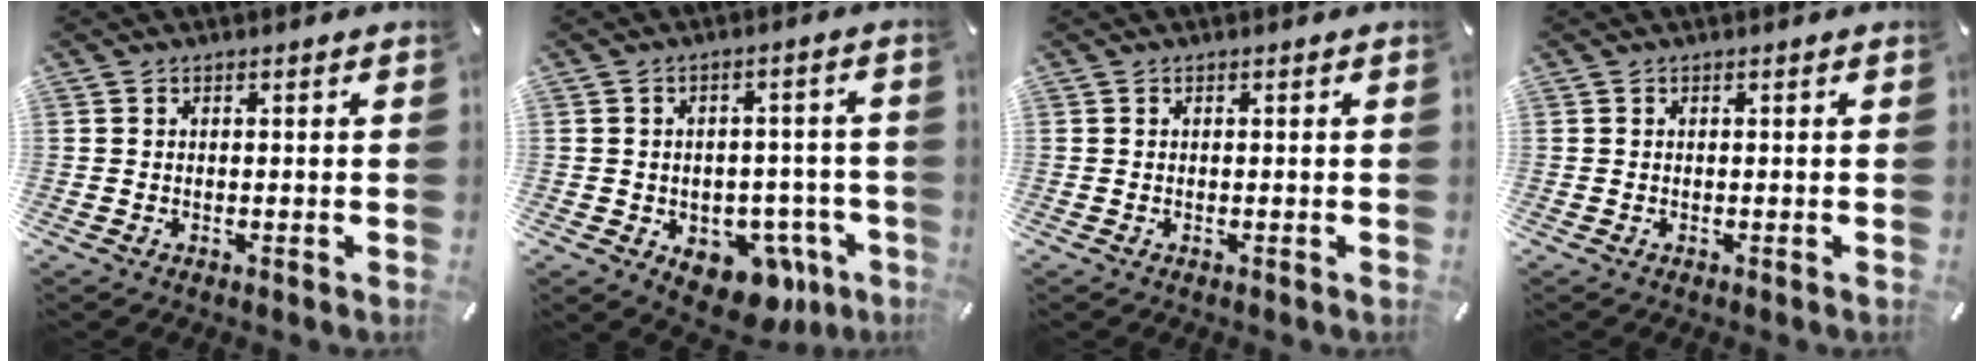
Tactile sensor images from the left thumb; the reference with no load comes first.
{"total": 11.6, "force": [-5.2, 7.5, 7.2], "torque": [-0.071, 0.026, -0.074]}
{"total": 0.0}
{"total": 0.0}